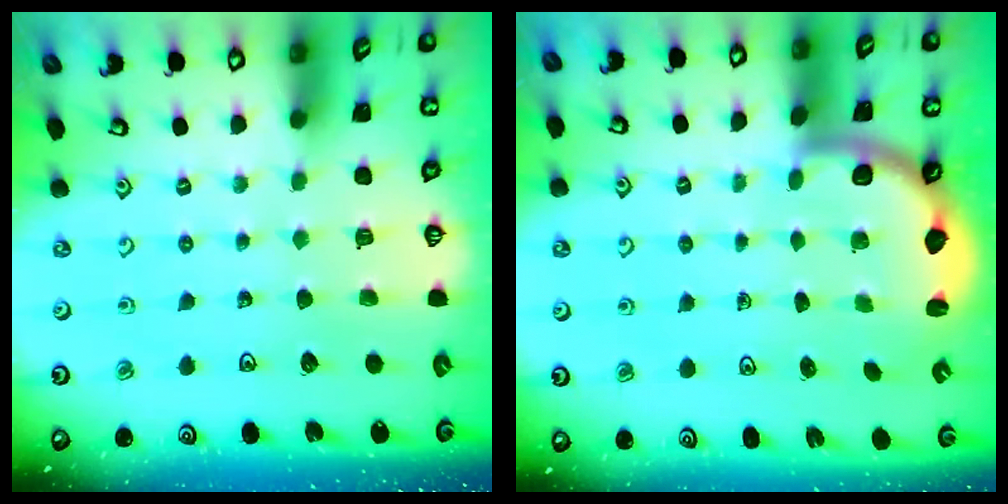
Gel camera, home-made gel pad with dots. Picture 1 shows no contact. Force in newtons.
{"total": 2.6, "press": 2.5, "slide": 0.7}